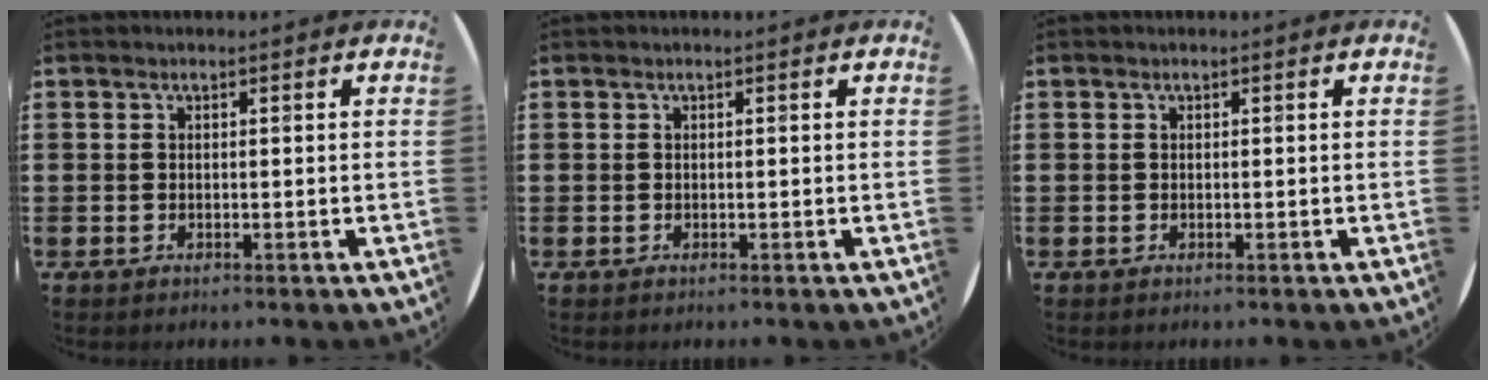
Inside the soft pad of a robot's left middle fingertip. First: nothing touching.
{"total": 0.0}
{"total": 0.0}